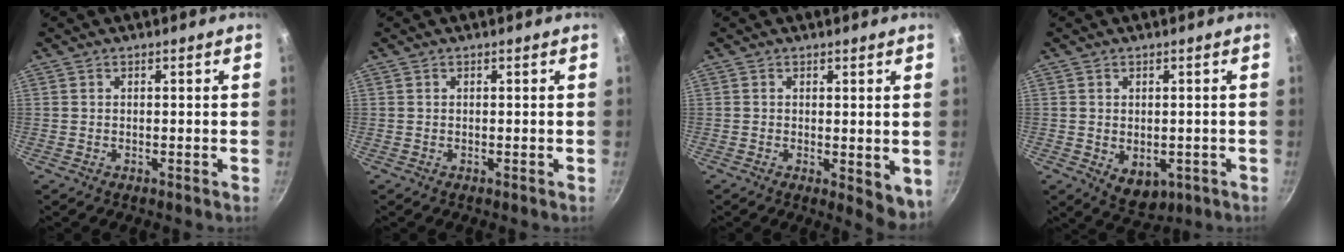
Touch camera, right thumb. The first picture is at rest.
{"total": 0.0}
{"total": 5.2, "force": [-0.5, 1.9, 4.8], "torque": [-0.058, -0.014, -0.003]}
{"total": 6.1, "force": [-1.5, 4.2, 4.1], "torque": [-0.045, 0.002, -0.004]}